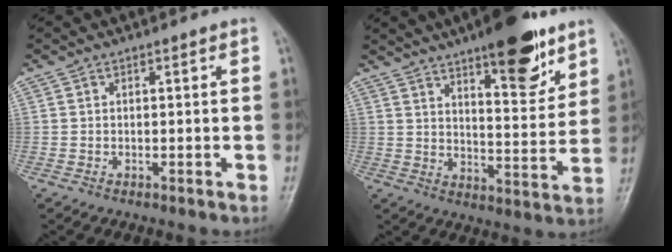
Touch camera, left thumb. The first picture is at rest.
{"total": 15.4, "force": [10.1, 4.8, 10.6], "torque": [-0.119, -0.061, 0.152]}